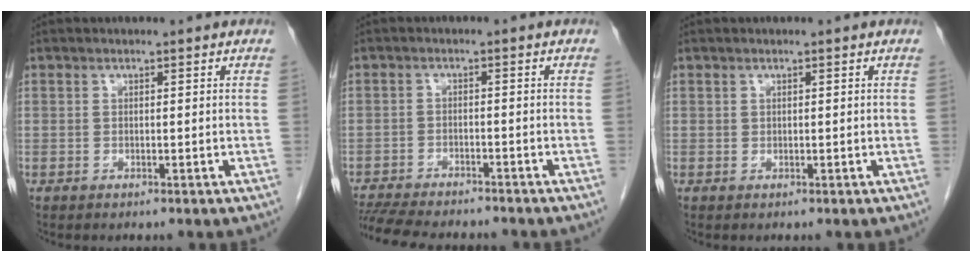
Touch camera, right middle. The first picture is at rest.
{"total": 12.5, "force": [-11.1, 2.3, 5.1], "torque": [-0.090, -0.012, -0.162]}
{"total": 0.0}